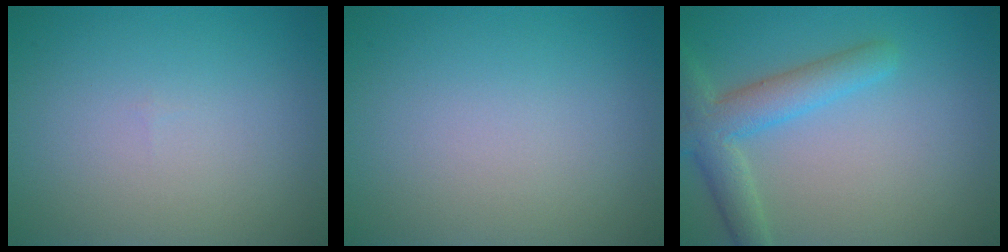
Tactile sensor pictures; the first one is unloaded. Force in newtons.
{"total": 0.0}
{"total": 4.4, "press": 4.4, "slide": 0.2}